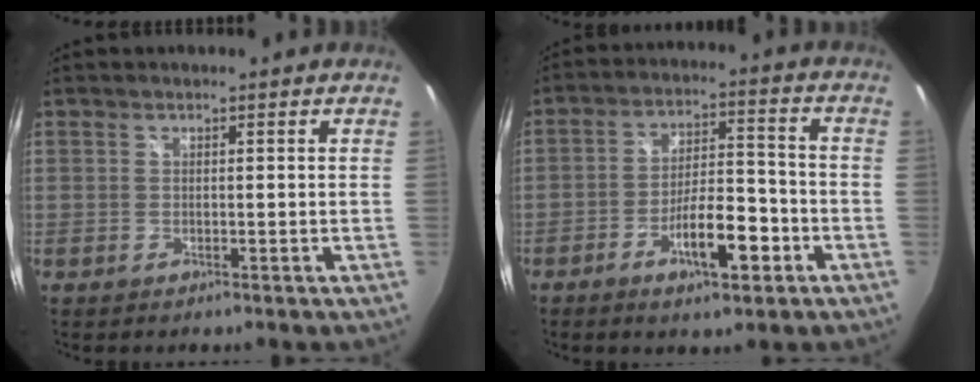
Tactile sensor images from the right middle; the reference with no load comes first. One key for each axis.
{"total": 9.8, "fx": -4.9, "fy": 3.1, "fz": 7.9, "tx": -0.142, "ty": 0.011, "tz": -0.073}